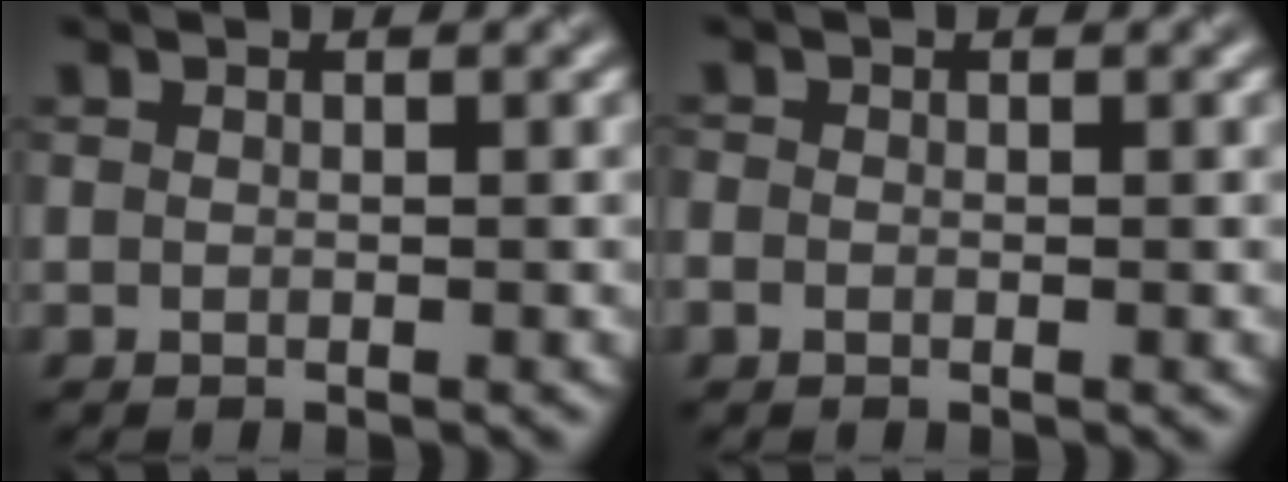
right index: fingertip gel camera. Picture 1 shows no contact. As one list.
[{"total": 0.8, "force": [-0.4, 0.6, 0.3], "torque": [-0.004, -0.002, -0.009]}]